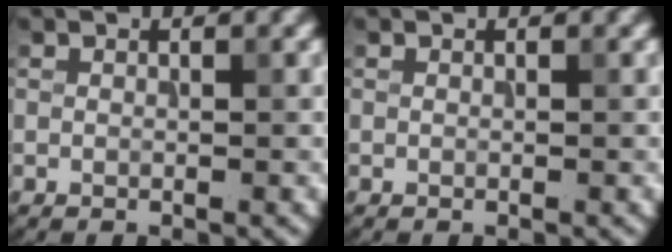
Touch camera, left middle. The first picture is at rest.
{"total": 0.0}